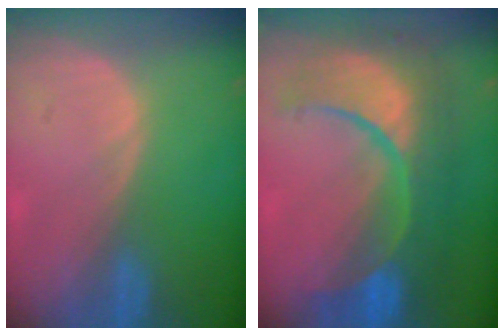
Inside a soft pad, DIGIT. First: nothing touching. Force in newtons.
{"total": 12.5, "press": 12.4, "slide": 1.3}